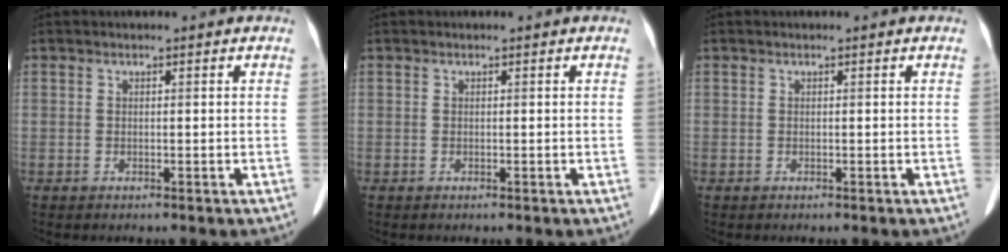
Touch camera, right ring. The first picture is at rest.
{"total": 0.0}
{"total": 0.0}